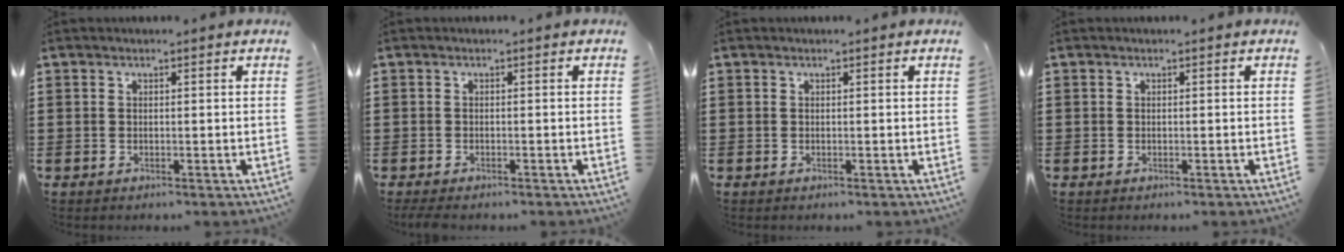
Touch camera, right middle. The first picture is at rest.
{"total": 0.7, "force": [-0.7, 0.1, 0.2], "torque": [-0.007, -0.005, -0.013]}
{"total": 0.0}
{"total": 0.0}